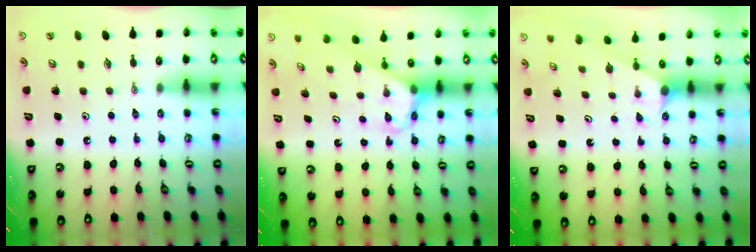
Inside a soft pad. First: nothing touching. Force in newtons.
{"total": 3.2, "press": 3.2, "slide": 0.2}
{"total": 1.5, "press": 1.5, "slide": 0.2}